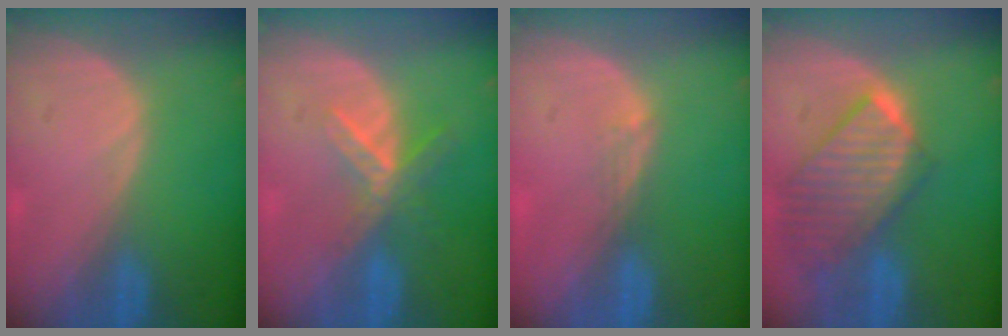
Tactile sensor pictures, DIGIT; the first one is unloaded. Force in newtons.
{"total": 5.8, "press": 5.0, "slide": 2.9}
{"total": 1.5, "press": 1.0, "slide": 1.0}
{"total": 9.8, "press": 8.6, "slide": 4.8}